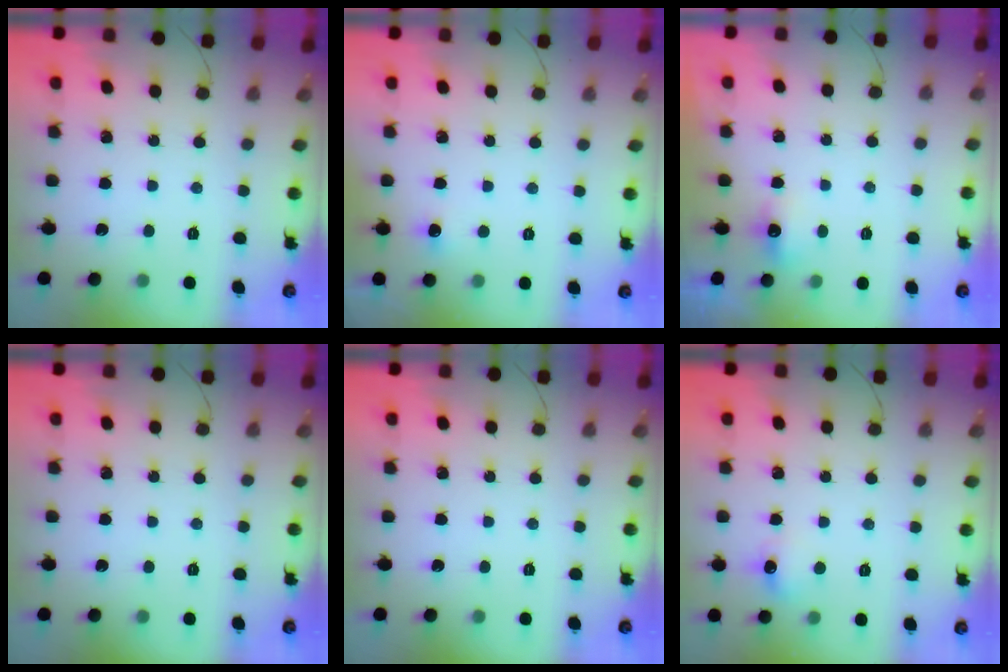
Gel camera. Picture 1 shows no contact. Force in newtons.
{"total": 3.5, "press": 3.2, "slide": 1.5}
{"total": 4.4, "press": 4.1, "slide": 1.6}
{"total": 0.0}
{"total": 0.0}
{"total": 7.4, "press": 7.3, "slide": 1.3}